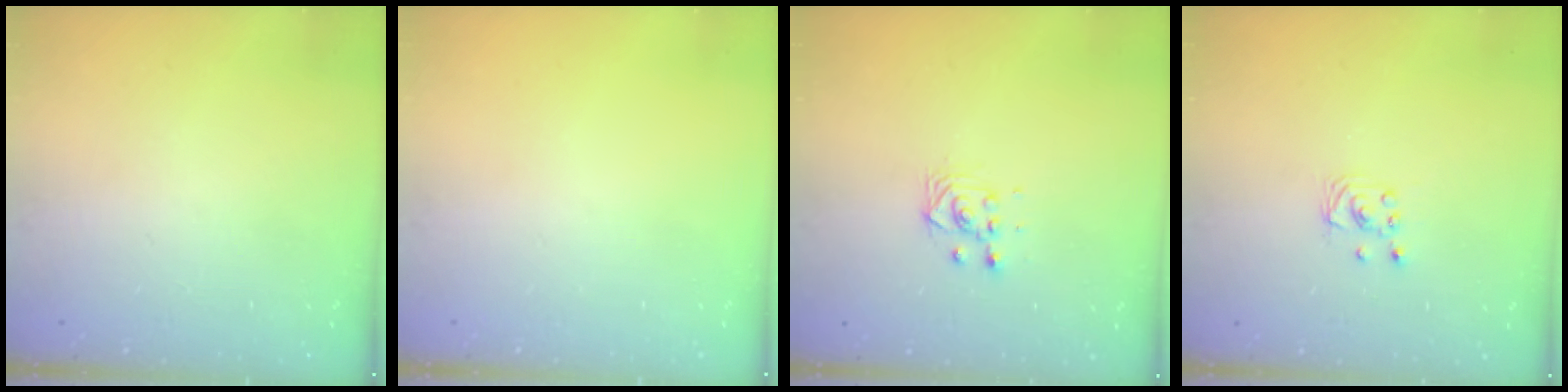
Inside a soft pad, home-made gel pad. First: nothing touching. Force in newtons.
{"total": 0.0}
{"total": 4.3, "press": 4.3, "slide": 0.6}
{"total": 2.2, "press": 2.2, "slide": 0.2}